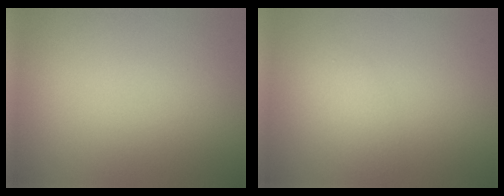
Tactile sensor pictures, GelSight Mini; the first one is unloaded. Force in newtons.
{"total": 1.9, "press": 1.9, "slide": 0.1}